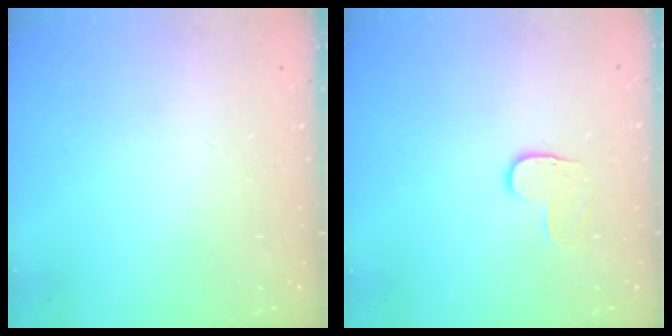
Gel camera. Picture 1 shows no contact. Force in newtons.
{"total": 3.7, "press": 3.7, "slide": 0.2}